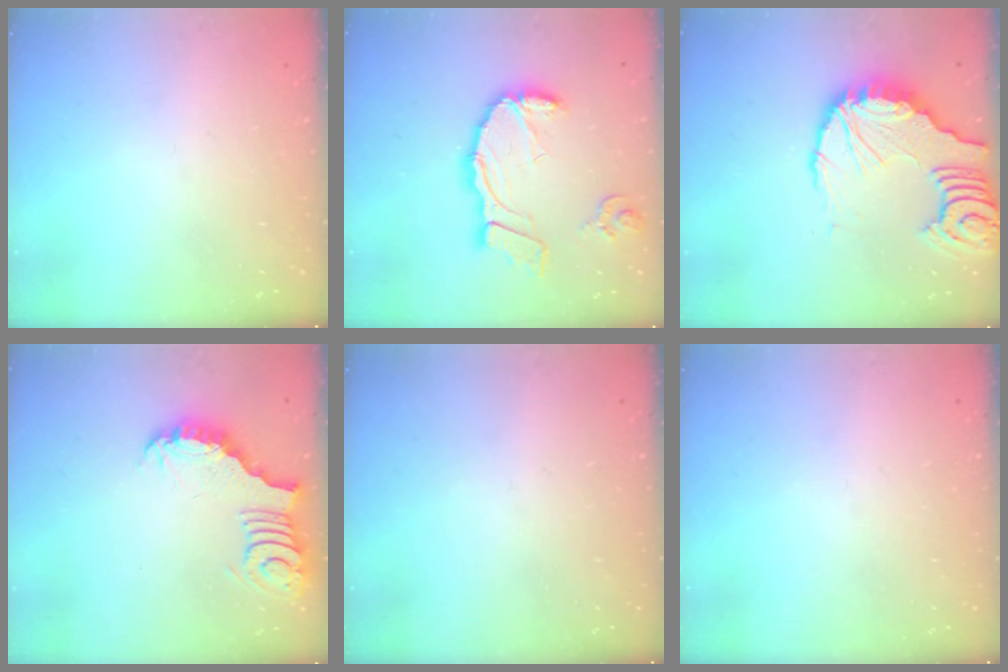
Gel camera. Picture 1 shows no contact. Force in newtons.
{"total": 15.5, "press": 15.4, "slide": 2.0}
{"total": 10.7, "press": 10.6, "slide": 1.3}
{"total": 3.8, "press": 3.8, "slide": 0.5}
{"total": 0.0}
{"total": 0.0}